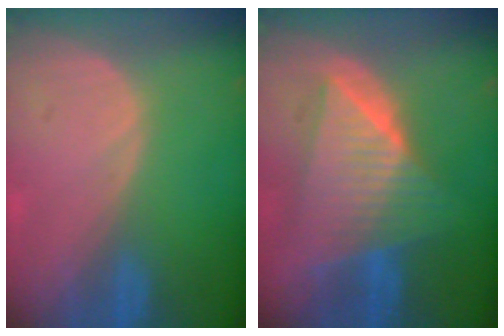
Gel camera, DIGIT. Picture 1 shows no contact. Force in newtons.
{"total": 10.0, "press": 9.9, "slide": 0.7}